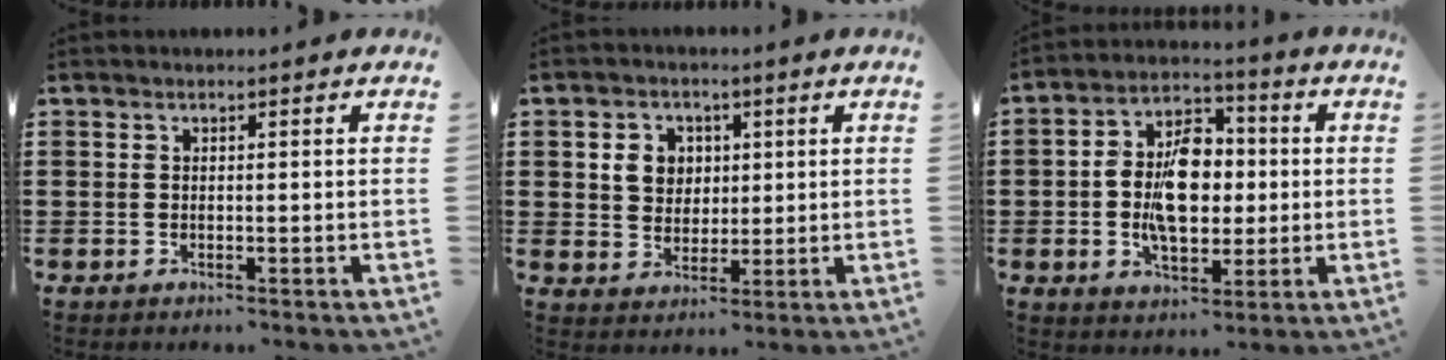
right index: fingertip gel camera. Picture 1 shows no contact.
{"total": 4.8, "force": [1.3, 4.2, 1.9], "torque": [-0.047, 0.012, 0.019]}
{"total": 9.8, "force": [-0.4, 6.2, 7.7], "torque": [-0.165, 0.009, -0.012]}